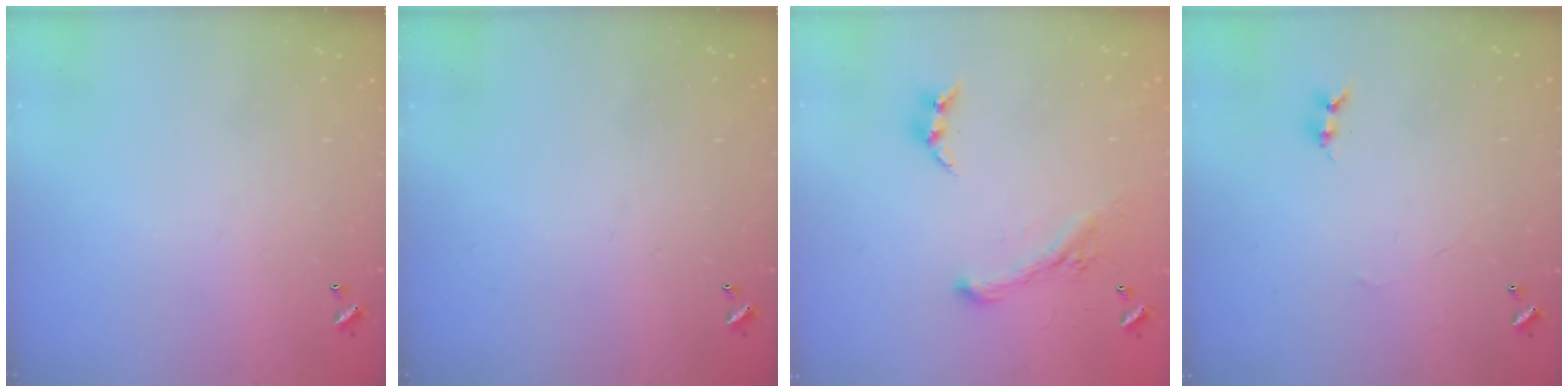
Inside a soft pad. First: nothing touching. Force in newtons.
{"total": 0.0}
{"total": 1.9, "press": 1.3, "slide": 1.4}
{"total": 0.0}